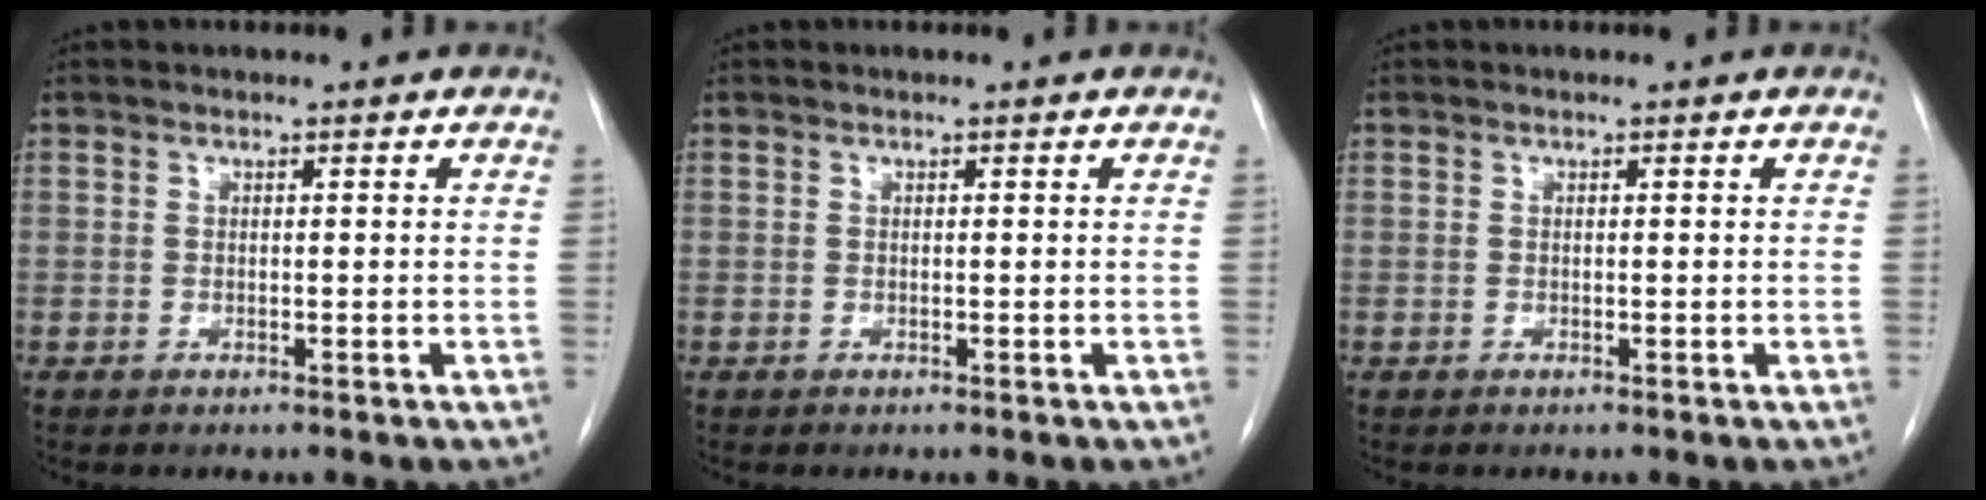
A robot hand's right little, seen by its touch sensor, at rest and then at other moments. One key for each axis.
{"total": 0.0}
{"total": 0.0}